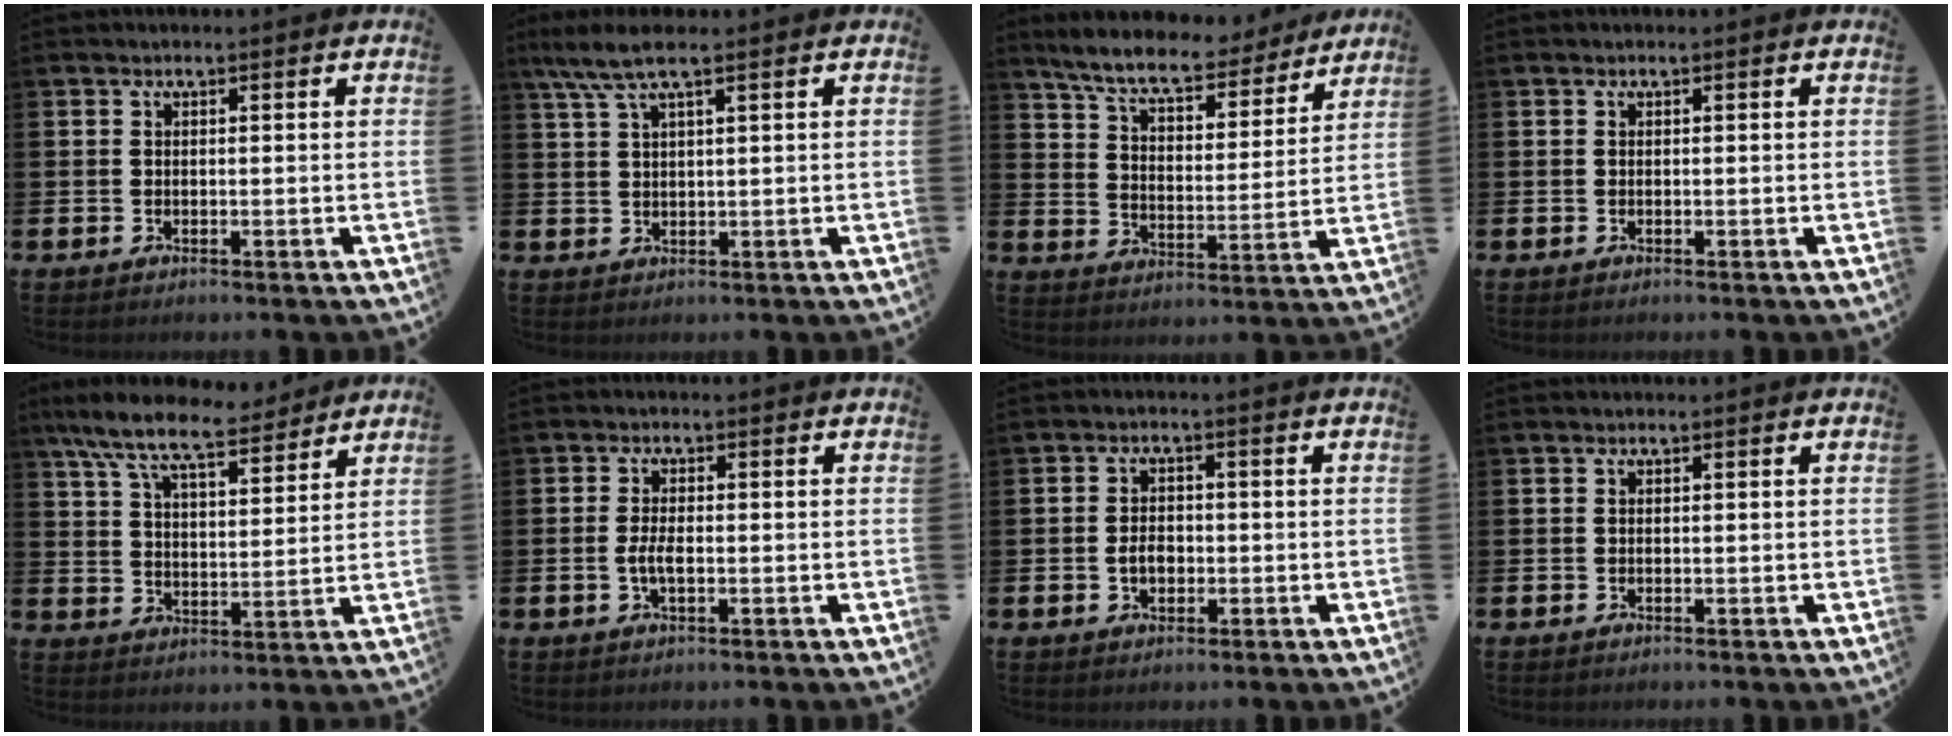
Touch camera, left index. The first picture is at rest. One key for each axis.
{"total": 5.3, "fx": 3.6, "fy": 0.9, "fz": 3.8, "tx": -0.086, "ty": -0.001, "tz": 0.067}
{"total": 8.5, "fx": 7.8, "fy": 1.6, "fz": 3.0, "tx": -0.087, "ty": -0.047, "tz": 0.134}
{"total": 0.0}
{"total": 9.5, "fx": 8.4, "fy": 2.3, "fz": 4.0, "tx": -0.105, "ty": -0.039, "tz": 0.149}
{"total": 2.5, "fx": -0.5, "fy": 1.0, "fz": 2.3, "tx": -0.039, "ty": 0.000, "tz": -0.010}
{"total": 2.7, "fx": -0.5, "fy": 1.9, "fz": 1.9, "tx": -0.019, "ty": -0.002, "tz": -0.016}
{"total": 0.0}